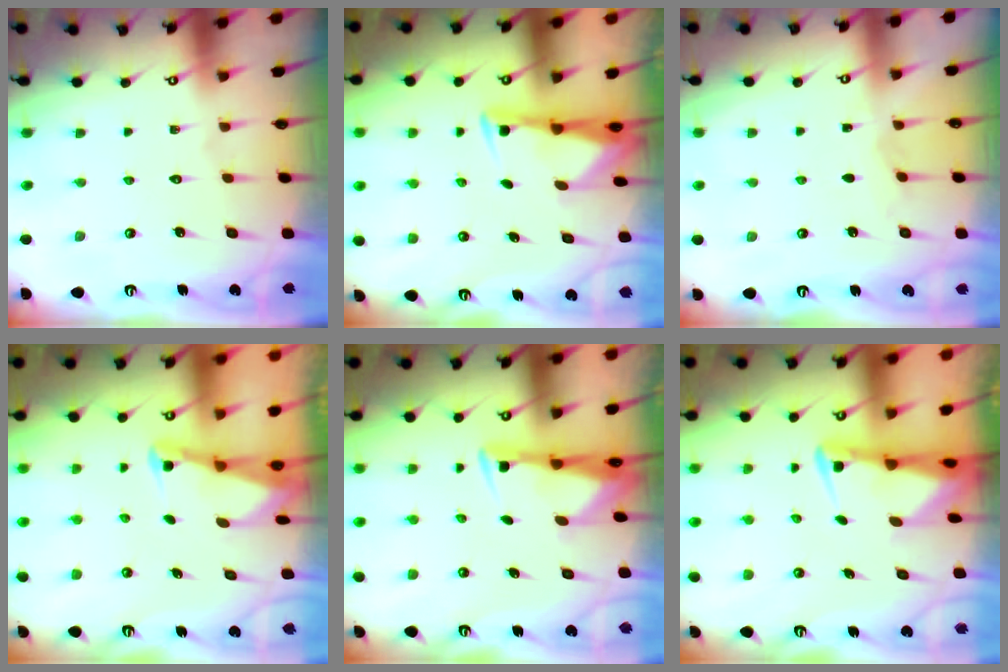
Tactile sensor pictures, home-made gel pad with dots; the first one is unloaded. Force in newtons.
{"total": 2.9, "press": 2.9, "slide": 0.4}
{"total": 2.7, "press": 2.7, "slide": 0.3}
{"total": 2.2, "press": 2.2, "slide": 0.4}
{"total": 3.4, "press": 3.3, "slide": 0.9}
{"total": 2.8, "press": 2.7, "slide": 0.6}